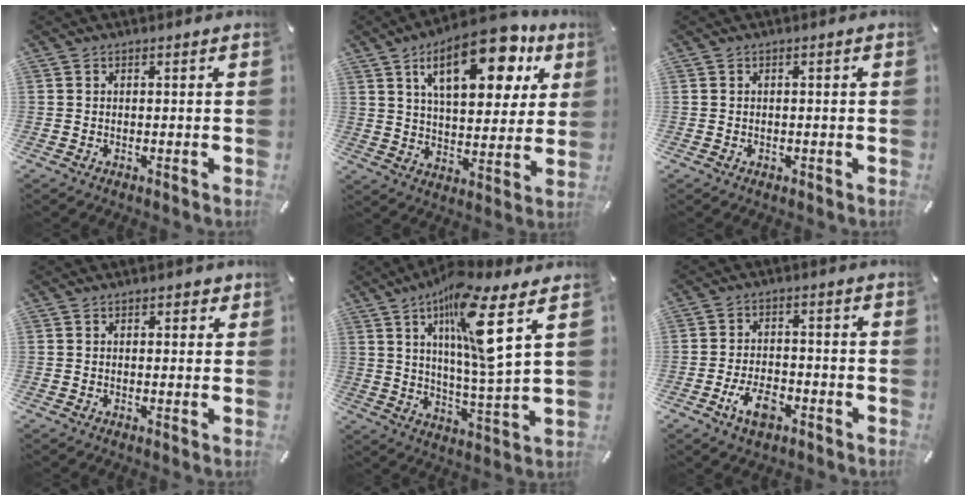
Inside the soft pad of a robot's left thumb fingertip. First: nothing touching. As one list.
[{"total": 20.0, "force": [10.6, 9.0, 14.4], "torque": [-0.218, -0.037, 0.170]}, {"total": 0.6, "force": [-0.2, 0.5, 0.3], "torque": [-0.006, 0.002, -0.004]}, {"total": 1.4, "force": [0.7, 0.9, 0.8], "torque": [-0.008, 0.002, 0.010]}, {"total": 15.4, "force": [7.8, 1.6, 13.2], "torque": [-0.227, -0.035, 0.116]}, {"total": 7.3, "force": [-3.7, 3.8, 5.0], "torque": [-0.108, 0.012, -0.069]}]